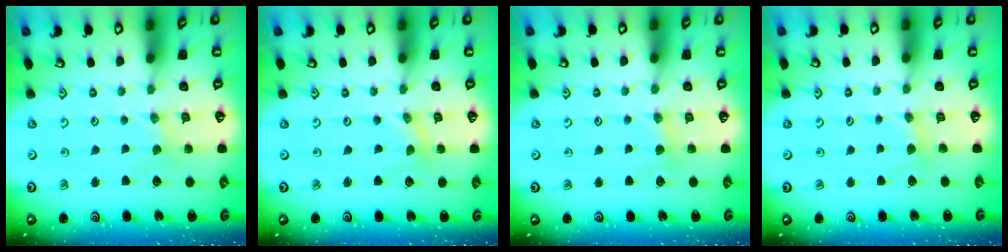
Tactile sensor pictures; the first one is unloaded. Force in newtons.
{"total": 0.0}
{"total": 3.1, "press": 3.1, "slide": 0.5}
{"total": 1.8, "press": 1.8, "slide": 0.3}